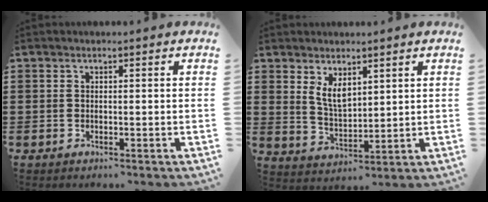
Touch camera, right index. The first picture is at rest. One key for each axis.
{"total": 4.7, "fx": 2.7, "fy": 2.1, "fz": 3.2, "tx": -0.070, "ty": -0.002, "tz": 0.048}